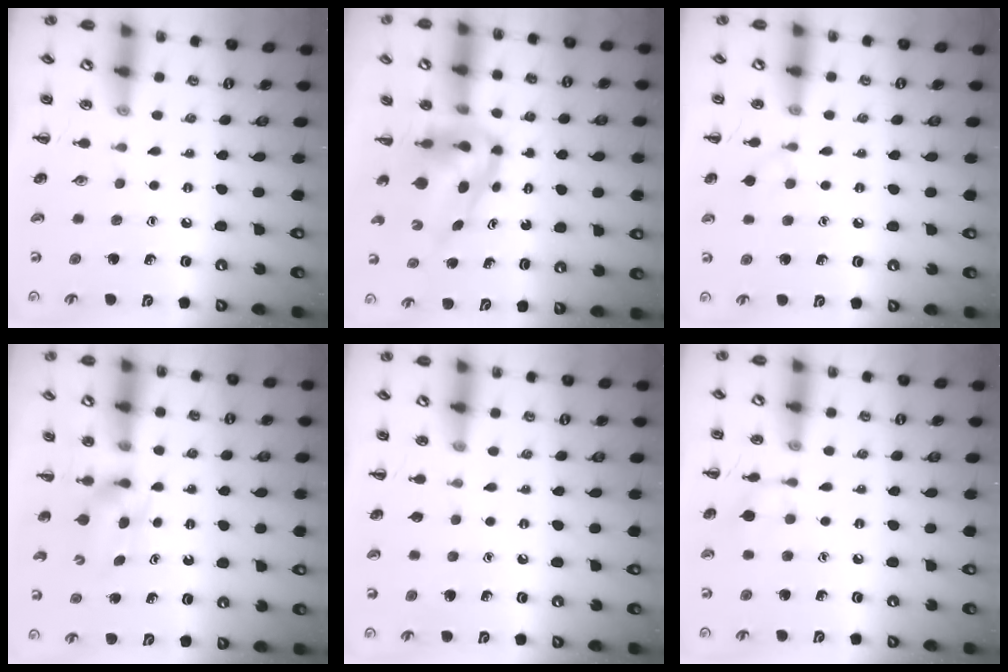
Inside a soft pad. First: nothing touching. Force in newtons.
{"total": 6.0, "press": 5.9, "slide": 1.4}
{"total": 5.1, "press": 4.7, "slide": 2.0}
{"total": 3.9, "press": 3.8, "slide": 1.1}
{"total": 0.6, "press": 0.6, "slide": 0.0}
{"total": 7.1, "press": 6.8, "slide": 2.1}